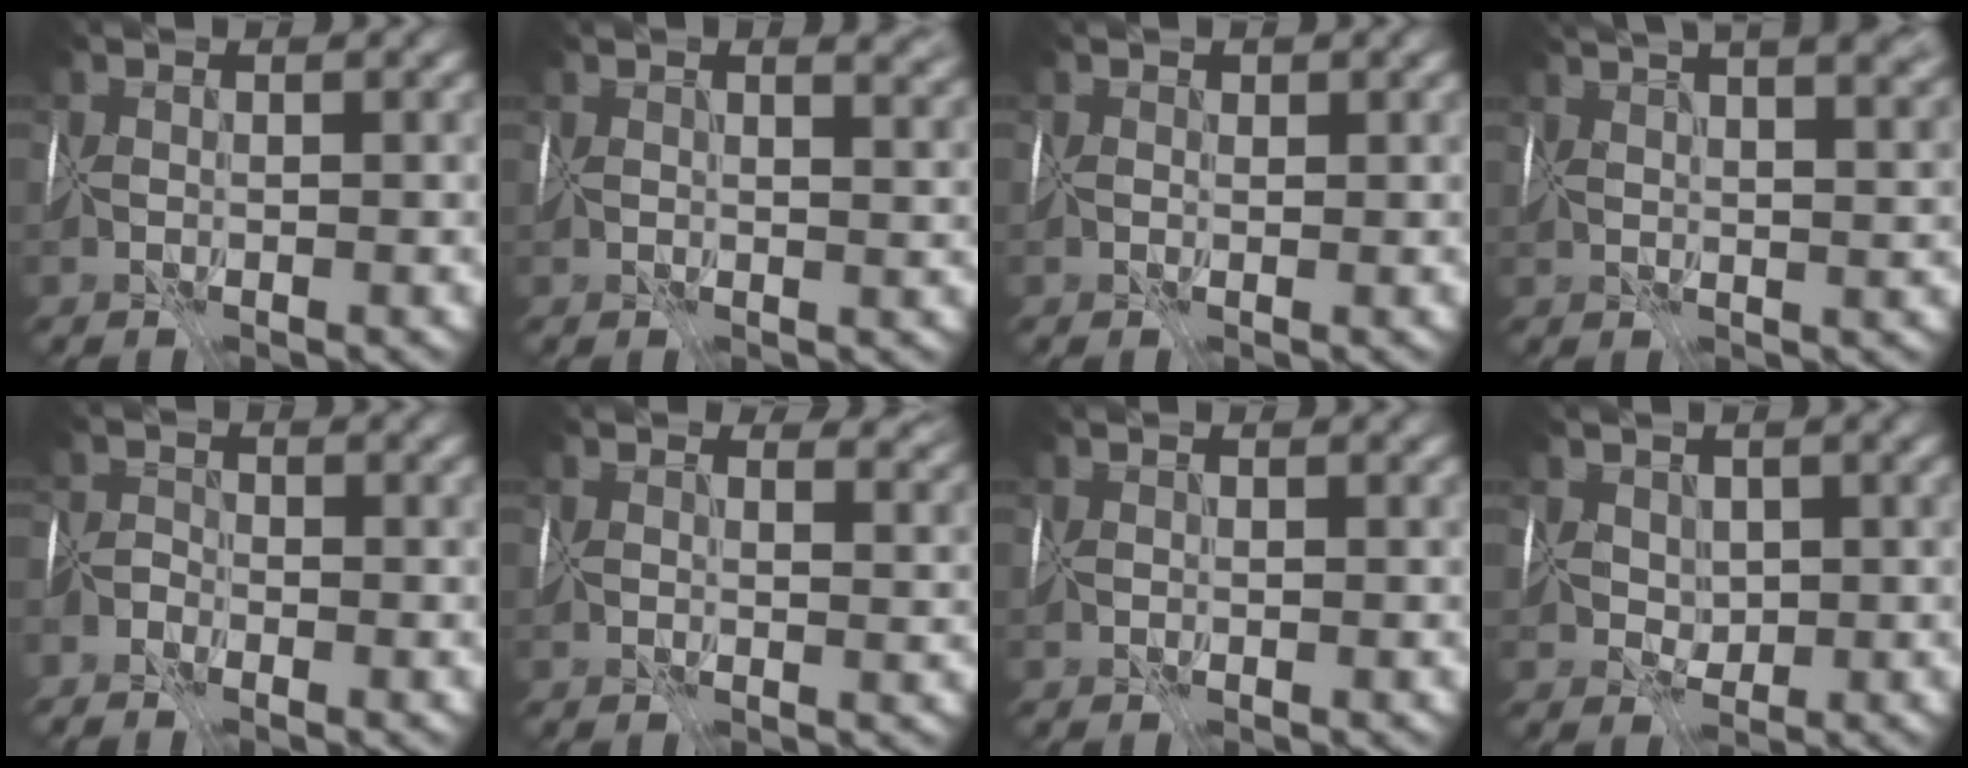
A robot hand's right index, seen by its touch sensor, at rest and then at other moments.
{"total": 5.5, "force": [2.7, 2.8, 3.8], "torque": [-0.045, 0.011, 0.046]}
{"total": 0.7, "force": [0.4, 0.5, 0.2], "torque": [-0.002, 0.004, 0.008]}
{"total": 13.9, "force": [8.6, 5.5, 9.5], "torque": [-0.109, 0.072, 0.103]}
{"total": 1.6, "force": [-1.5, 0.1, 0.4], "torque": [-0.006, 0.001, -0.031]}
{"total": 5.4, "force": [3.2, 3.2, 3.0], "torque": [-0.044, 0.008, 0.054]}
{"total": 0.0}
{"total": 2.9, "force": [1.6, 2.1, 1.2], "torque": [-0.019, 0.016, 0.034]}